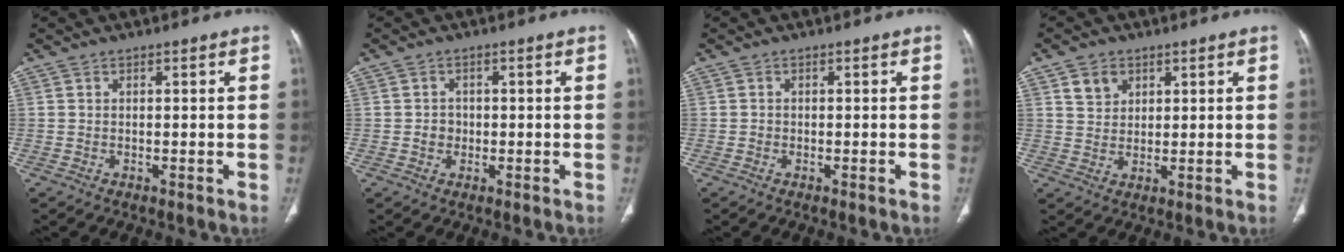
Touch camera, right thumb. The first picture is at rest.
{"total": 2.1, "force": [-0.4, 2.0, 0.7], "torque": [0.003, 0.006, -0.007]}
{"total": 0.5, "force": [-0.3, 0.2, 0.3], "torque": [-0.004, 0.000, -0.007]}
{"total": 4.5, "force": [2.3, 3.5, 1.6], "torque": [-0.011, -0.015, 0.046]}